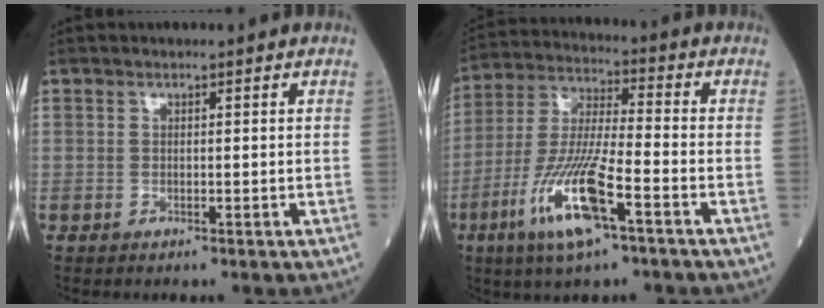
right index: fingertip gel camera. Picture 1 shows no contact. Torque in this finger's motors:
{"motor_torque": [1.16, -0.98, 0.40, 0.21]}